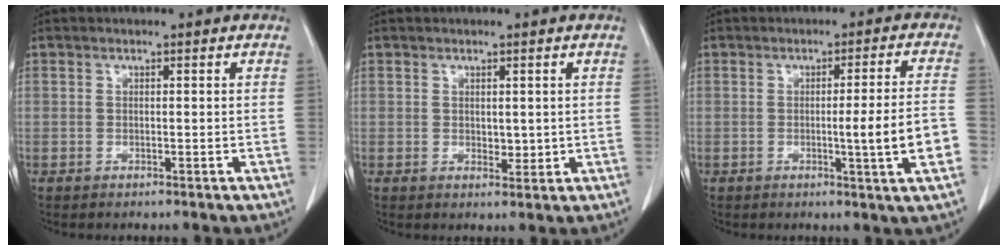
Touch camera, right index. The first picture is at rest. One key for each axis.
{"total": 1.8, "fx": 0.2, "fy": 1.1, "fz": 1.4, "tx": -0.020, "ty": -0.006, "tz": 0.008}
{"total": 8.2, "fx": -2.0, "fy": -1.1, "fz": 7.9, "tx": -0.106, "ty": -0.007, "tz": -0.028}